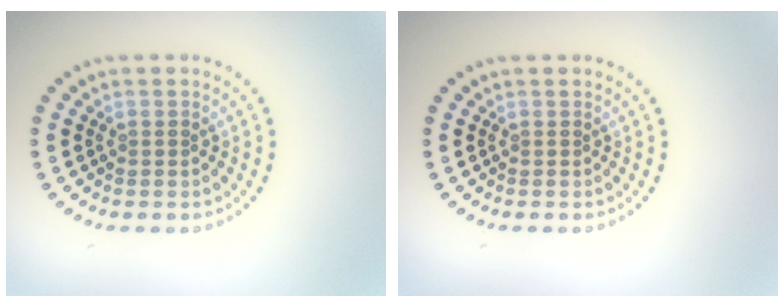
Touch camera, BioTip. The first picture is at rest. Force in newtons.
{"total": 0.0}